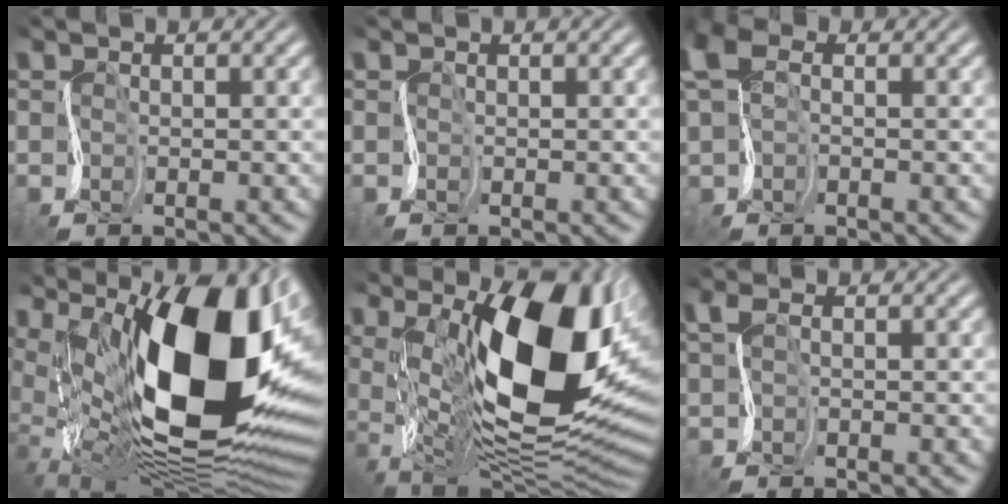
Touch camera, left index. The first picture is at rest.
{"total": 0.0}
{"total": 3.2, "force": [0.8, 2.0, 2.3], "torque": [-0.072, 0.013, 0.007]}
{"total": 17.0, "force": [5.3, 8.0, 14.0], "torque": [-0.225, -0.001, 0.096]}
{"total": 15.3, "force": [4.1, 7.0, 12.9], "torque": [-0.183, -0.002, 0.063]}
{"total": 1.1, "force": [0.5, 0.1, 1.0], "torque": [-0.030, 0.005, 0.004]}